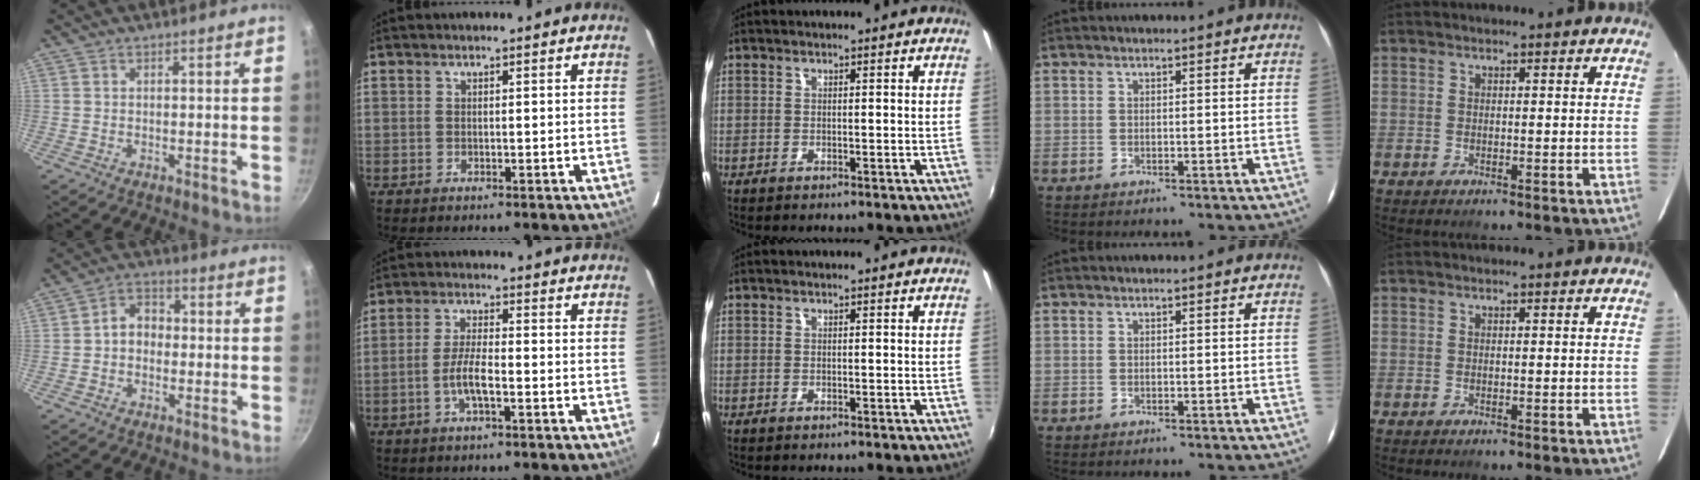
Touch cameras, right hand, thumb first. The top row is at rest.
{"thumb": {"total": 5.6, "force": [-0.6, 4.4, 3.4], "torque": [-0.028, 0.021, -0.022]}, "index": {"total": 4.9, "force": [-2.0, 1.0, 4.4], "torque": [-0.090, 0.000, -0.038]}}